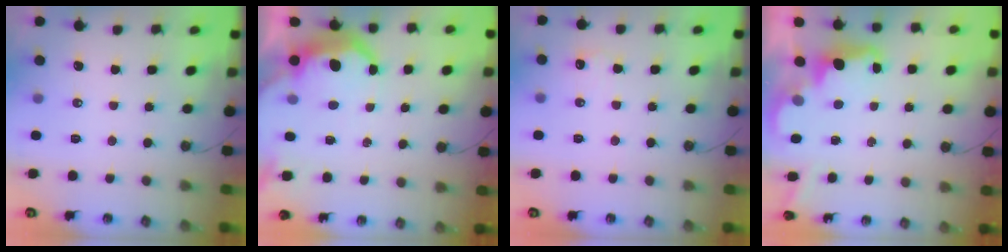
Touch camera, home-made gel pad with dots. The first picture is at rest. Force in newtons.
{"total": 10.5, "press": 10.5, "slide": 0.5}
{"total": 6.5, "press": 6.5, "slide": 0.7}
{"total": 2.3, "press": 2.2, "slide": 0.5}